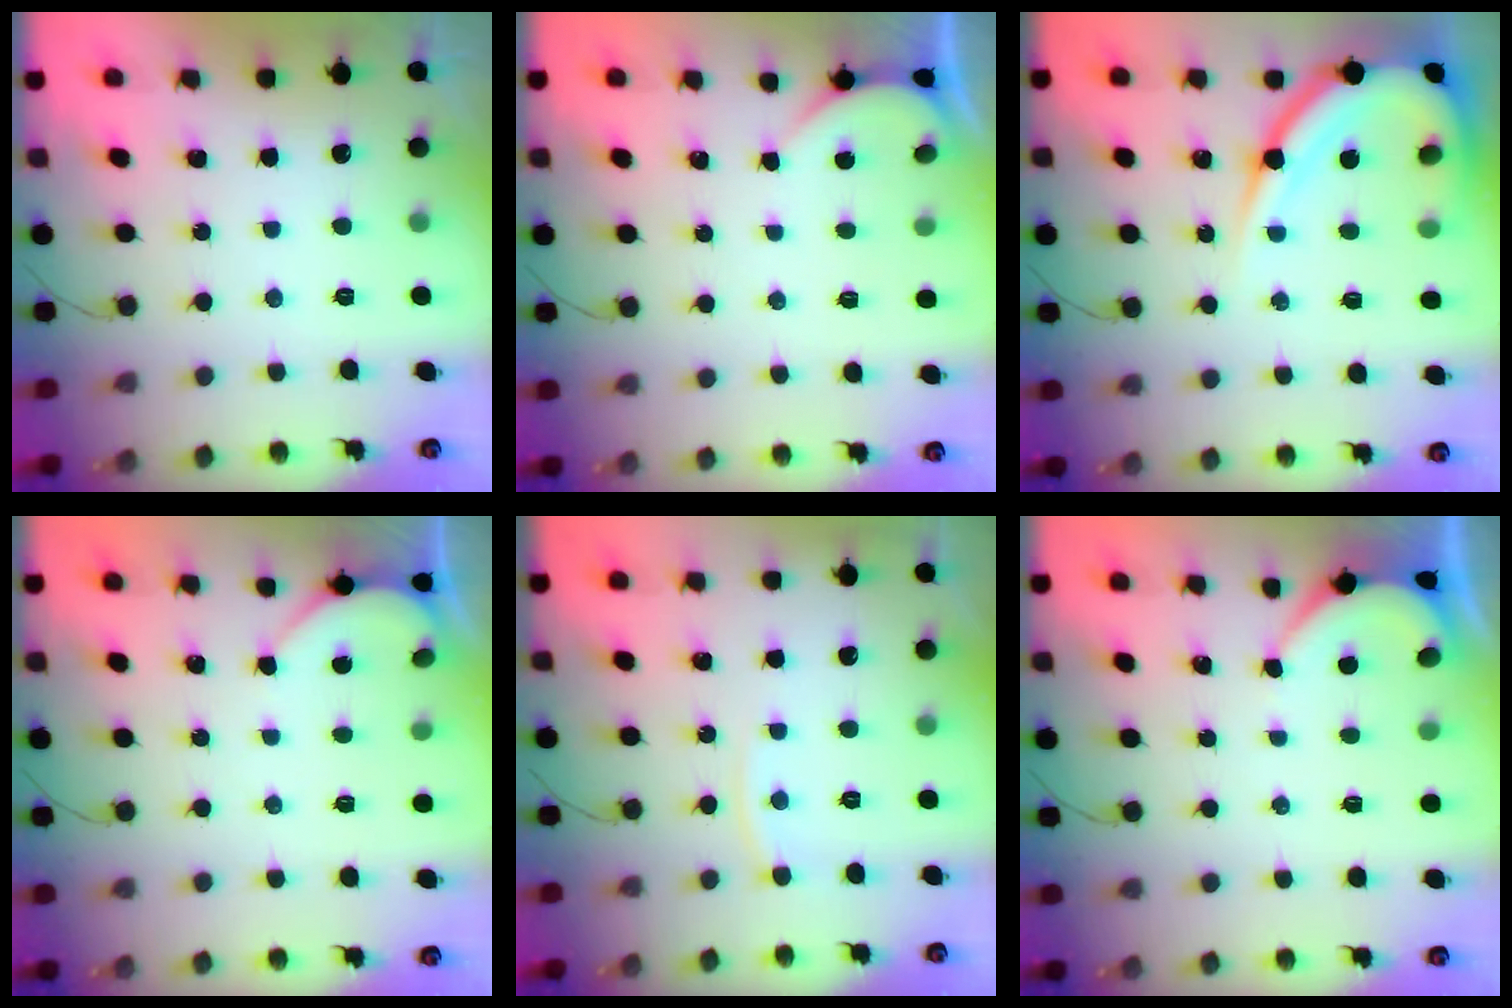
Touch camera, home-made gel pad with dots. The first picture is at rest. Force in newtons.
{"total": 0.7, "press": 0.7, "slide": 0.1}
{"total": 14.6, "press": 14.5, "slide": 1.5}
{"total": 3.0, "press": 3.0, "slide": 0.2}
{"total": 4.7, "press": 4.7, "slide": 0.7}
{"total": 1.9, "press": 1.9, "slide": 0.3}